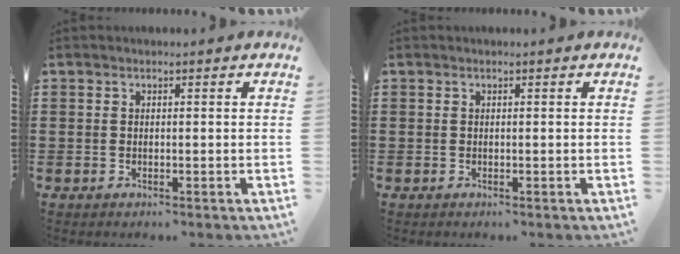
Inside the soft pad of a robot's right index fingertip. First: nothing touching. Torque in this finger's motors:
{"motor_torque": [-0.69, 1.45, 0.00, 0.01]}